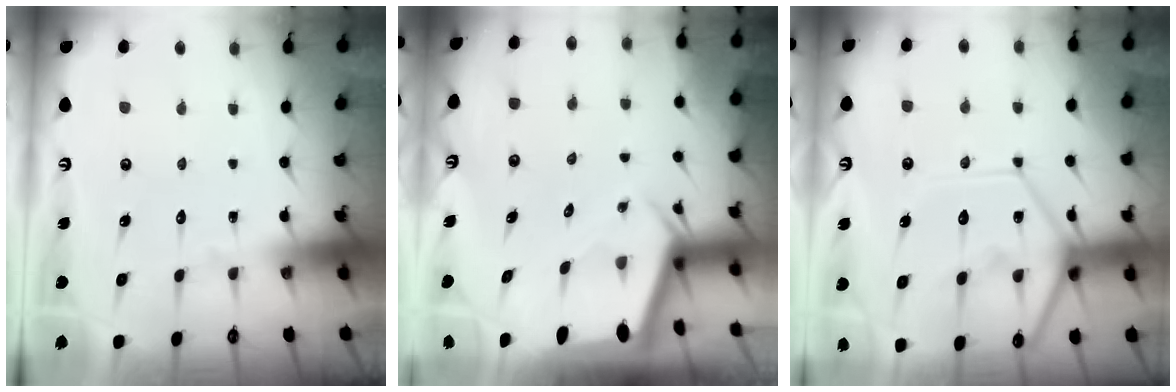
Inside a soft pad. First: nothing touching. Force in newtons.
{"total": 3.1, "press": 3.1, "slide": 0.1}
{"total": 16.4, "press": 16.3, "slide": 2.1}